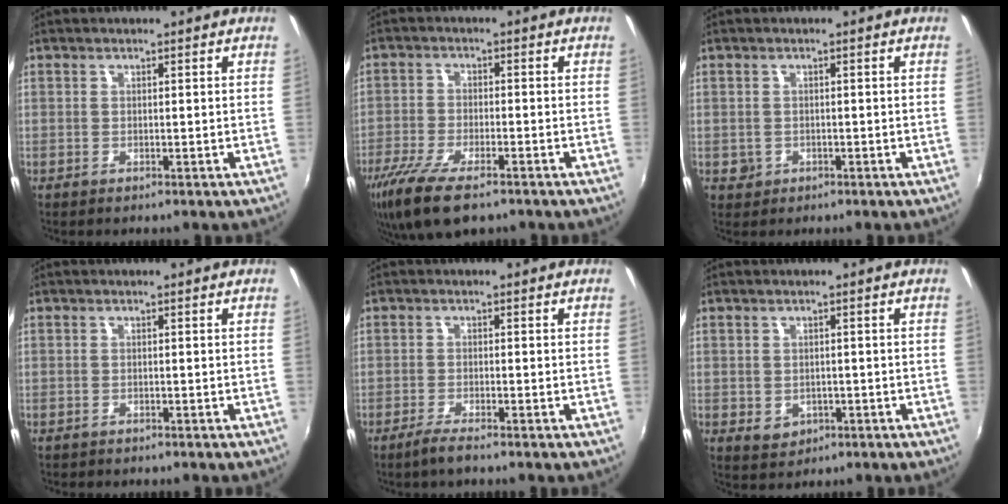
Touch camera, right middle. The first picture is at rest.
{"total": 12.0, "force": [-8.3, 3.7, 7.8], "torque": [-0.181, -0.043, -0.154]}
{"total": 2.0, "force": [-0.5, 1.9, 0.5], "torque": [-0.012, -0.003, -0.006]}
{"total": 0.8, "force": [-0.8, 0.2, 0.0], "torque": [-0.006, -0.001, -0.014]}
{"total": 2.9, "force": [-2.3, -0.1, 1.7], "torque": [-0.050, -0.006, -0.048]}
{"total": 3.2, "force": [-0.8, 2.7, 1.4], "torque": [-0.029, -0.002, -0.006]}